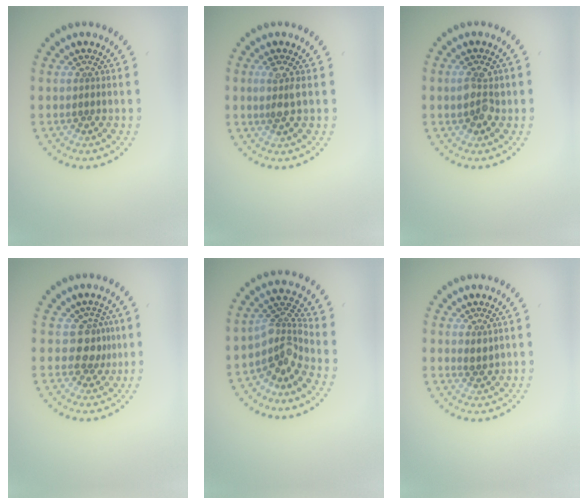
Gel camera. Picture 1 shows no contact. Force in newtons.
{"total": 1.7, "press": 1.6, "slide": 0.7}
{"total": 2.4, "press": 2.4, "slide": 0.1}
{"total": 2.7, "press": 2.2, "slide": 1.5}
{"total": 3.5, "press": 2.5, "slide": 2.4}
{"total": 1.1, "press": 1.1, "slide": 0.4}